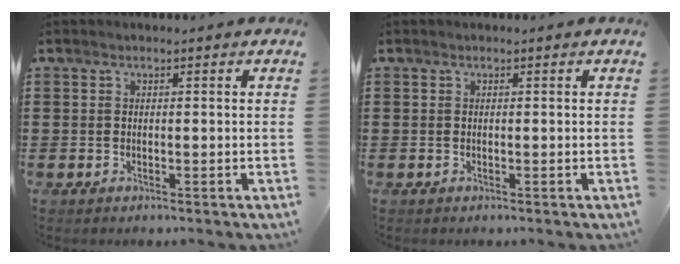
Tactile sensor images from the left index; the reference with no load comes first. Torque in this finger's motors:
{"motor_torque": [0.00, 0.00, -0.02, -0.01]}